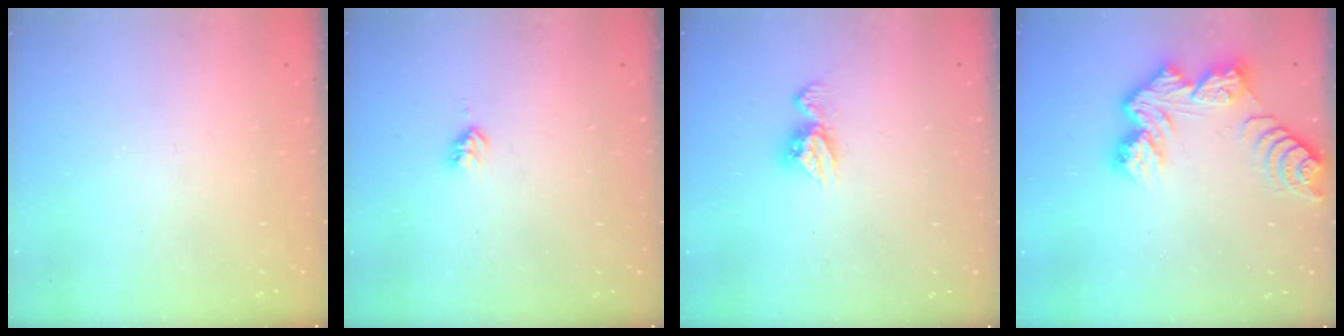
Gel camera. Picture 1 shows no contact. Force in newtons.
{"total": 2.8, "press": 2.8, "slide": 0.2}
{"total": 7.8, "press": 7.8, "slide": 0.6}
{"total": 10.8, "press": 10.7, "slide": 1.1}